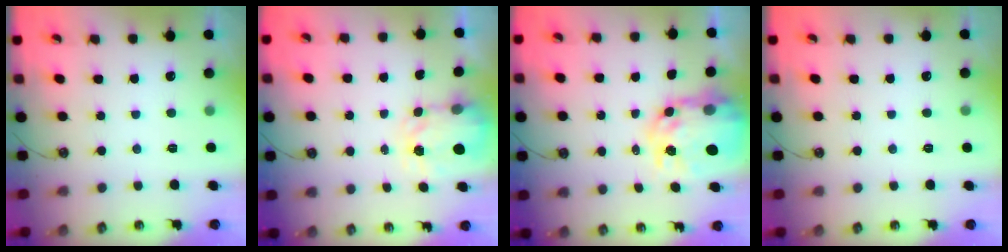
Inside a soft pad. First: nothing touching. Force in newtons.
{"total": 3.7, "press": 3.7, "slide": 0.5}
{"total": 11.8, "press": 11.8, "slide": 0.9}
{"total": 0.0}